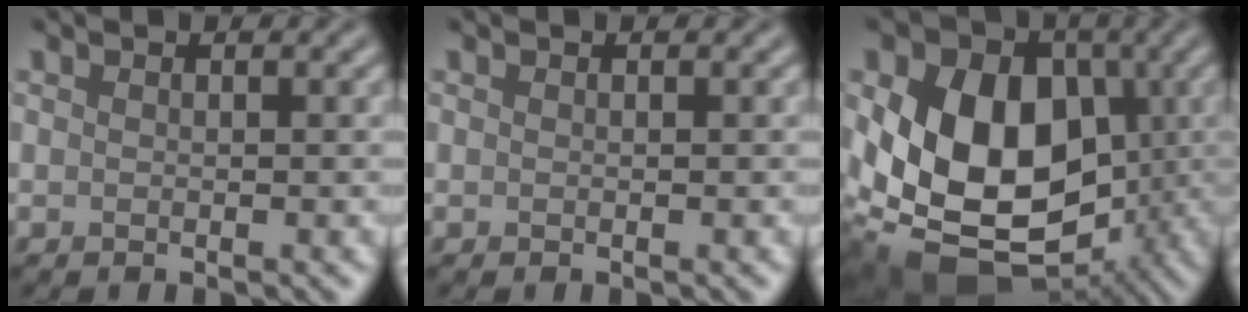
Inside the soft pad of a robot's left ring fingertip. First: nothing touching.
{"total": 0.0}
{"total": 14.6, "force": [-0.6, 10.9, 9.6], "torque": [-0.142, -0.003, -0.017]}